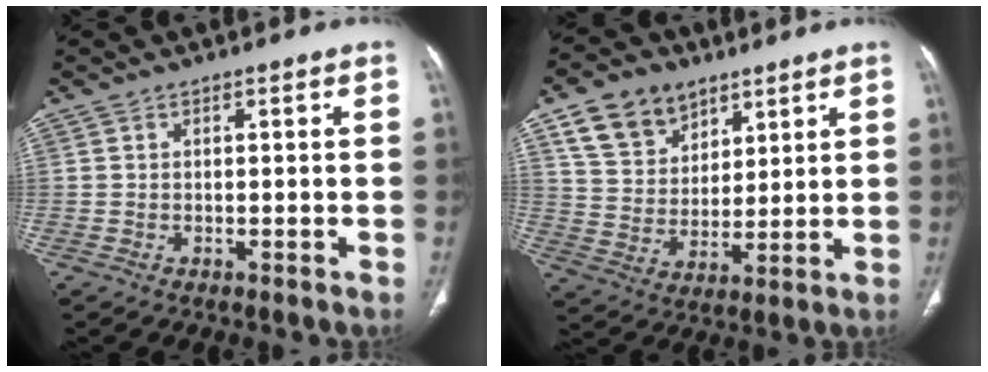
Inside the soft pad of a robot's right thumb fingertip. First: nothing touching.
{"total": 12.3, "force": [7.4, 8.5, 5.0], "torque": [-0.065, -0.026, 0.141]}